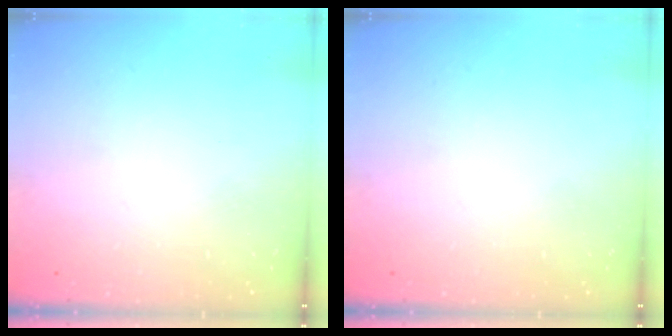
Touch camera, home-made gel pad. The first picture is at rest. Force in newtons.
{"total": 0.0}